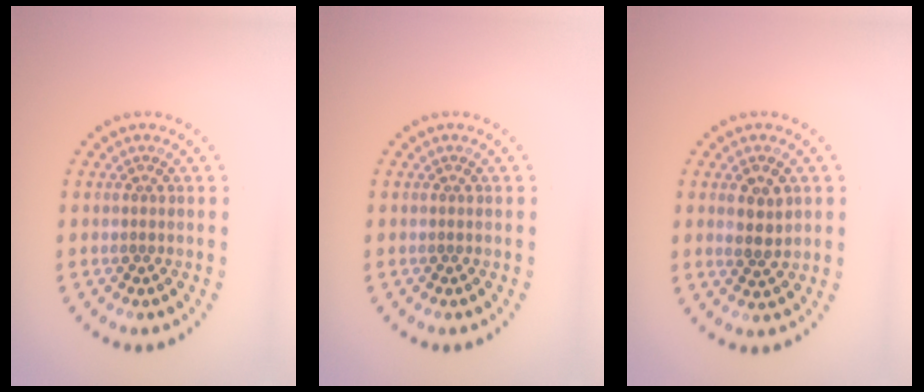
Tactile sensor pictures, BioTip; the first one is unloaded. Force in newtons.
{"total": 0.0}
{"total": 2.6, "press": 2.5, "slide": 0.3}